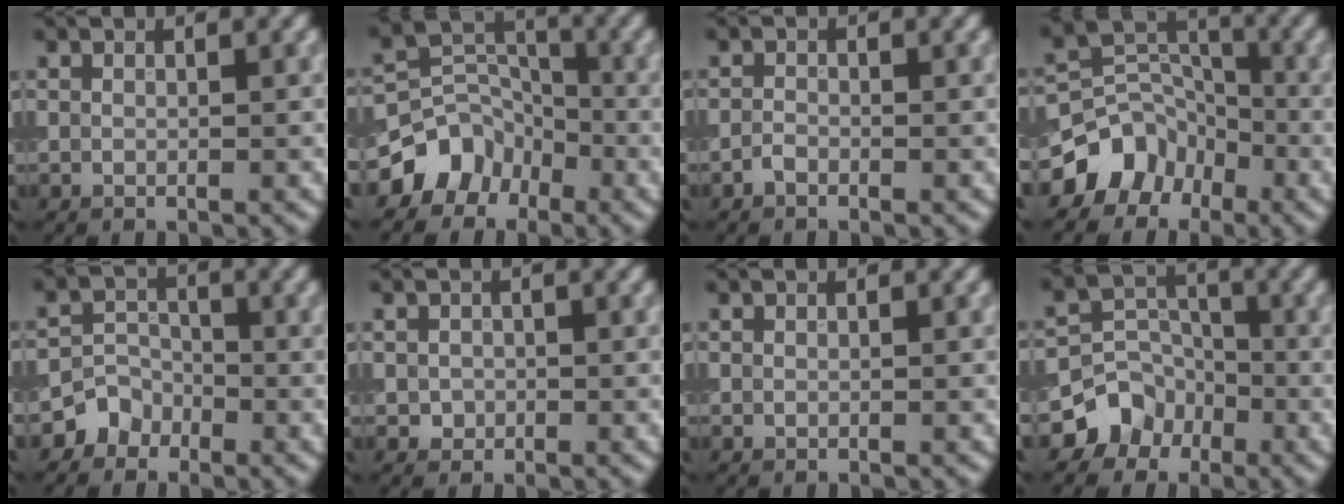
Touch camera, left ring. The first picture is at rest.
{"total": 5.1, "force": [-3.2, 3.7, 1.4], "torque": [-0.012, 0.003, -0.063]}
{"total": 0.7, "force": [-0.6, 0.2, 0.3], "torque": [-0.007, 0.003, -0.014]}
{"total": 5.7, "force": [-3.4, 4.2, 1.8], "torque": [-0.016, 0.004, -0.066]}
{"total": 2.3, "force": [-1.6, 1.7, 0.1], "torque": [0.007, 0.013, -0.033]}
{"total": 1.0, "force": [-0.1, 1.0, 0.2], "torque": [0.004, 0.000, -0.005]}
{"total": 0.0}
{"total": 4.5, "force": [-2.8, 3.5, 0.8], "torque": [0.008, 0.014, -0.050]}